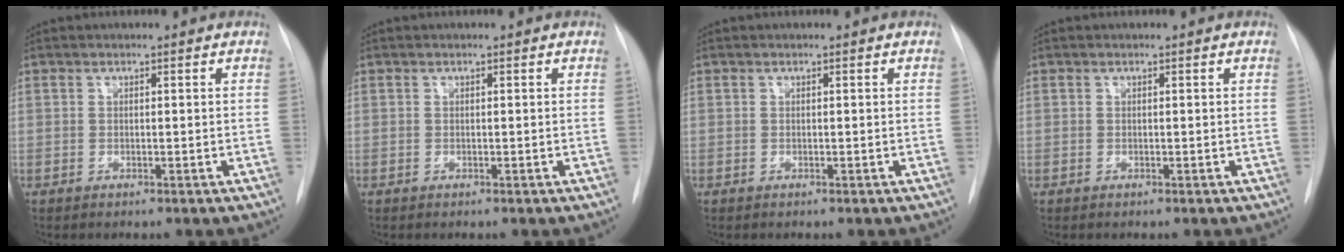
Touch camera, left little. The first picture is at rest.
{"total": 0.0}
{"total": 0.0}
{"total": 0.0}